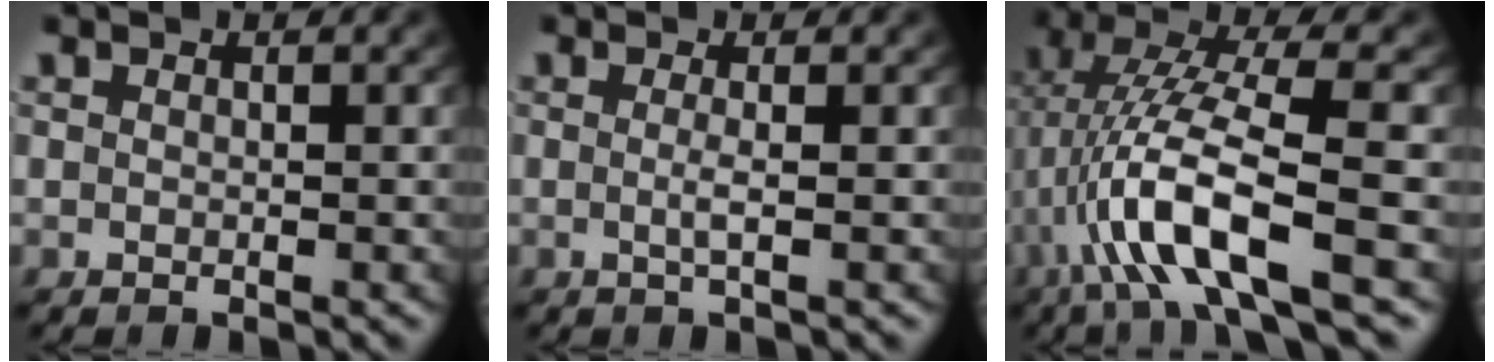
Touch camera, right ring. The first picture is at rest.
{"total": 1.2, "force": [-0.3, -0.3, 1.1], "torque": [-0.027, -0.011, -0.001]}
{"total": 8.3, "force": [-1.6, 3.3, 7.5], "torque": [-0.169, -0.019, -0.020]}